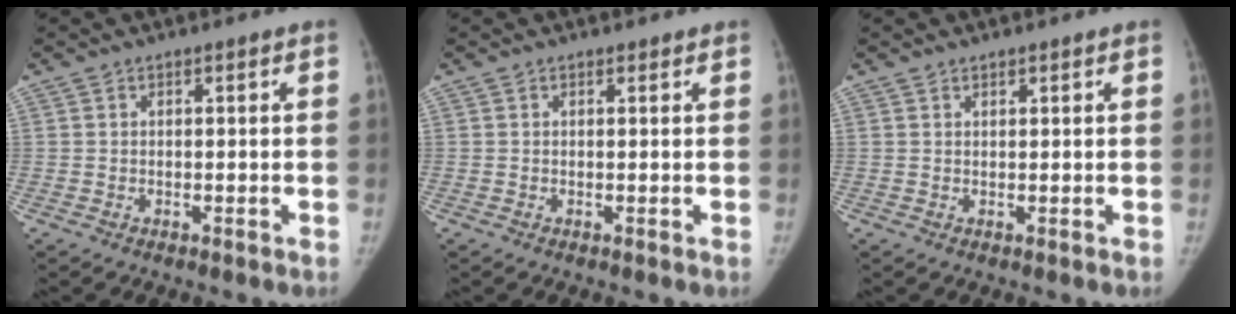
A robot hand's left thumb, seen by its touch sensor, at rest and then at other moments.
{"total": 0.7, "force": [0.6, 0.3, 0.2], "torque": [-0.003, -0.005, 0.008]}
{"total": 0.9, "force": [0.8, 0.4, 0.3], "torque": [0.000, -0.005, 0.013]}